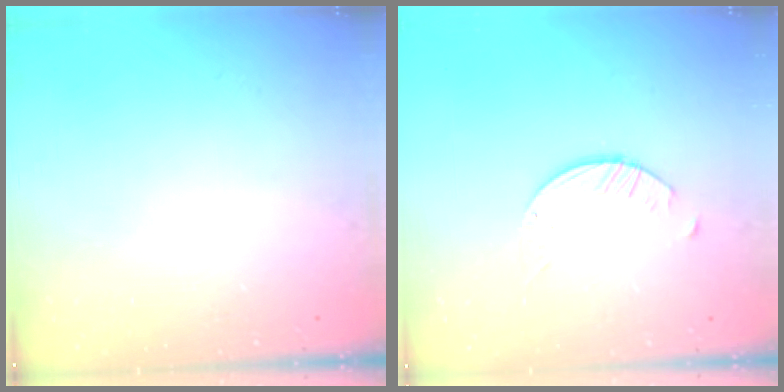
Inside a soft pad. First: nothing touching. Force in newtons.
{"total": 2.6, "press": 2.6, "slide": 0.3}